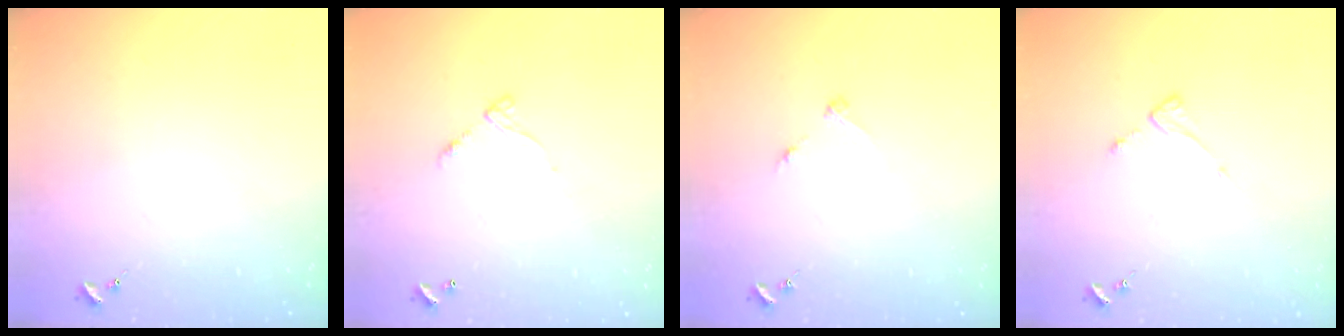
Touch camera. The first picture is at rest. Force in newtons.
{"total": 6.2, "press": 6.2, "slide": 0.4}
{"total": 2.8, "press": 2.8, "slide": 0.3}
{"total": 3.8, "press": 3.7, "slide": 0.4}